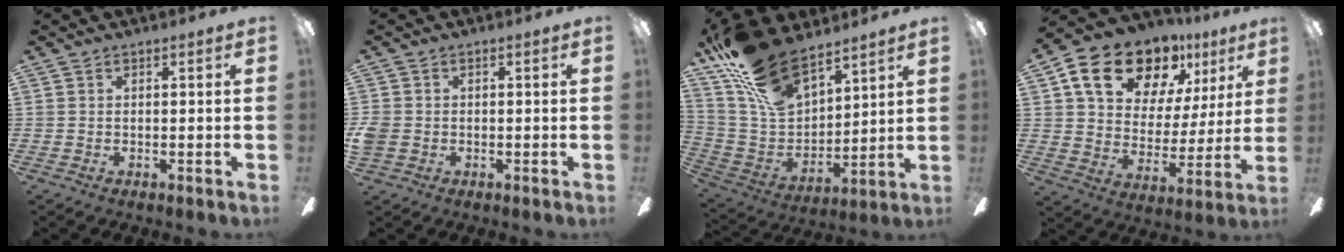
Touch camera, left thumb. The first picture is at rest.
{"total": 3.1, "force": [-0.5, 2.7, 1.4], "torque": [-0.028, 0.005, -0.009]}
{"total": 20.7, "force": [15.4, 9.1, 10.4], "torque": [-0.221, -0.086, 0.286]}
{"total": 19.7, "force": [13.2, 11.4, 9.2], "torque": [-0.162, -0.072, 0.239]}